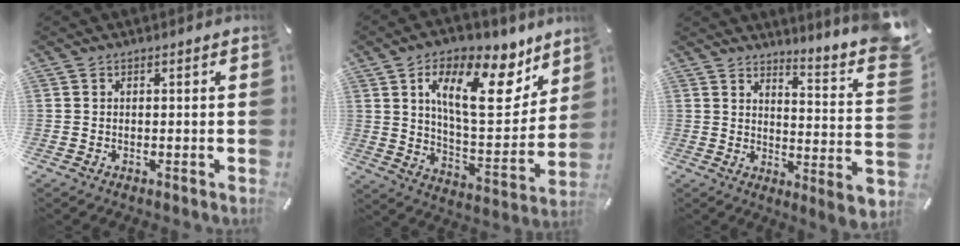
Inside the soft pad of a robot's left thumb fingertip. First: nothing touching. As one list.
[{"total": 19.8, "force": [10.4, 9.4, 14.1], "torque": [-0.217, -0.061, 0.169]}, {"total": 8.5, "force": [3.5, -1.3, 7.7], "torque": [-0.116, -0.073, 0.046]}]